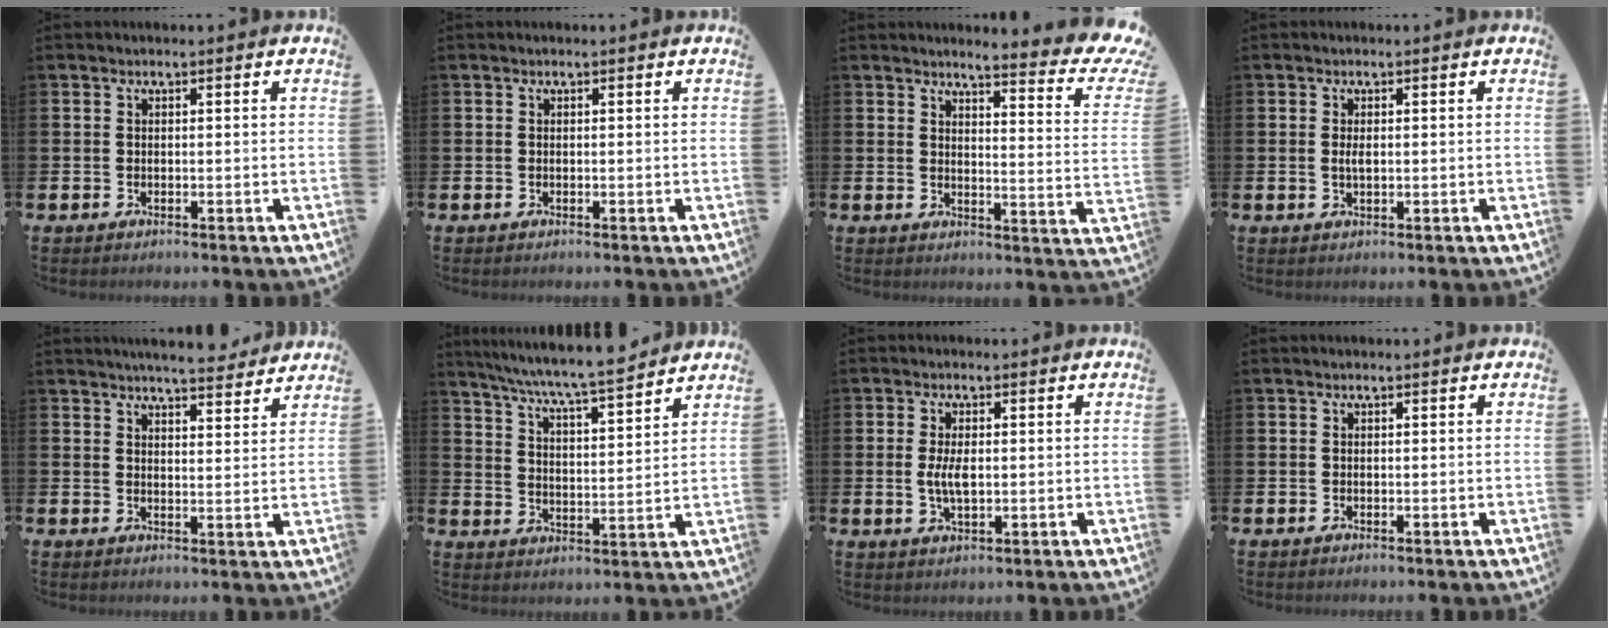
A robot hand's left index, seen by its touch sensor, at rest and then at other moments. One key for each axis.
{"total": 0.0}
{"total": 4.3, "fx": 3.8, "fy": 0.1, "fz": 1.9, "tx": -0.030, "ty": -0.049, "tz": 0.052}
{"total": 1.3, "fx": 0.2, "fy": 0.5, "fz": 1.2, "tx": -0.024, "ty": 0.004, "tz": 0.001}
{"total": 5.3, "fx": 5.2, "fy": 0.2, "fz": 0.9, "tx": -0.020, "ty": -0.028, "tz": 0.091}
{"total": 7.3, "fx": 6.9, "fy": -0.2, "fz": 2.3, "tx": -0.072, "ty": -0.048, "tz": 0.120}
{"total": 3.6, "fx": 0.2, "fy": 1.6, "fz": 3.2, "tx": -0.061, "ty": -0.001, "tz": -0.003}
{"total": 0.0}